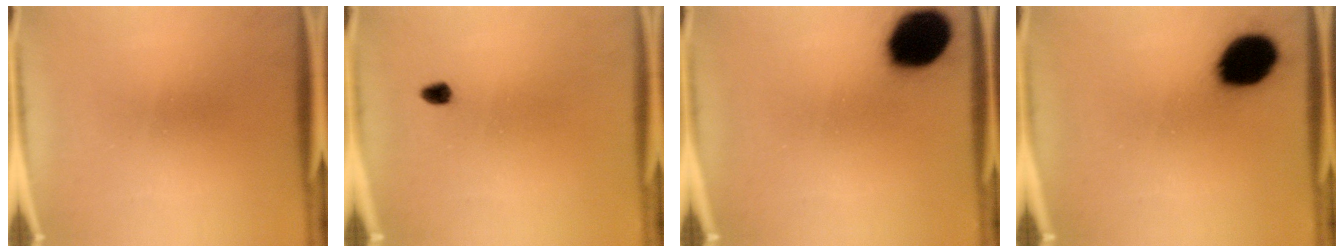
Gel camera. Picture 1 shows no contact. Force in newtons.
{"total": 1.5}
{"total": 17.4}
{"total": 14.5}